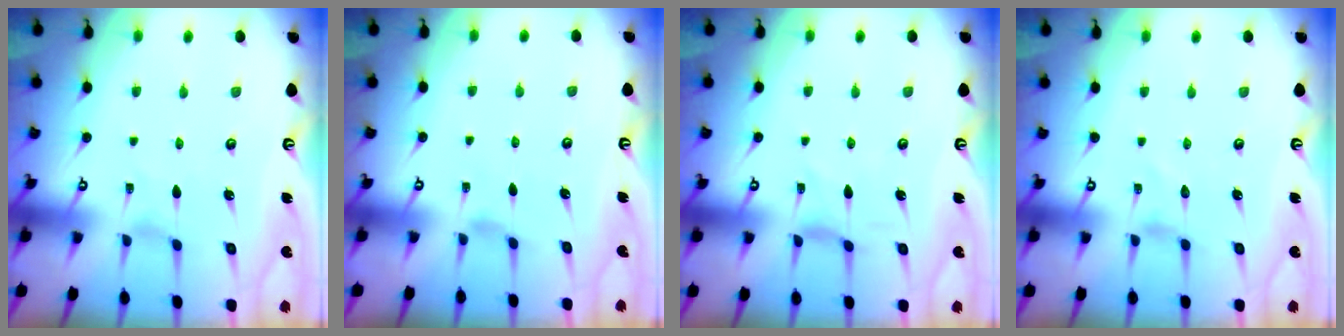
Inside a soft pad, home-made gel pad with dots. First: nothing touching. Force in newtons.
{"total": 1.8, "press": 1.8, "slide": 0.4}
{"total": 0.0}
{"total": 0.0}